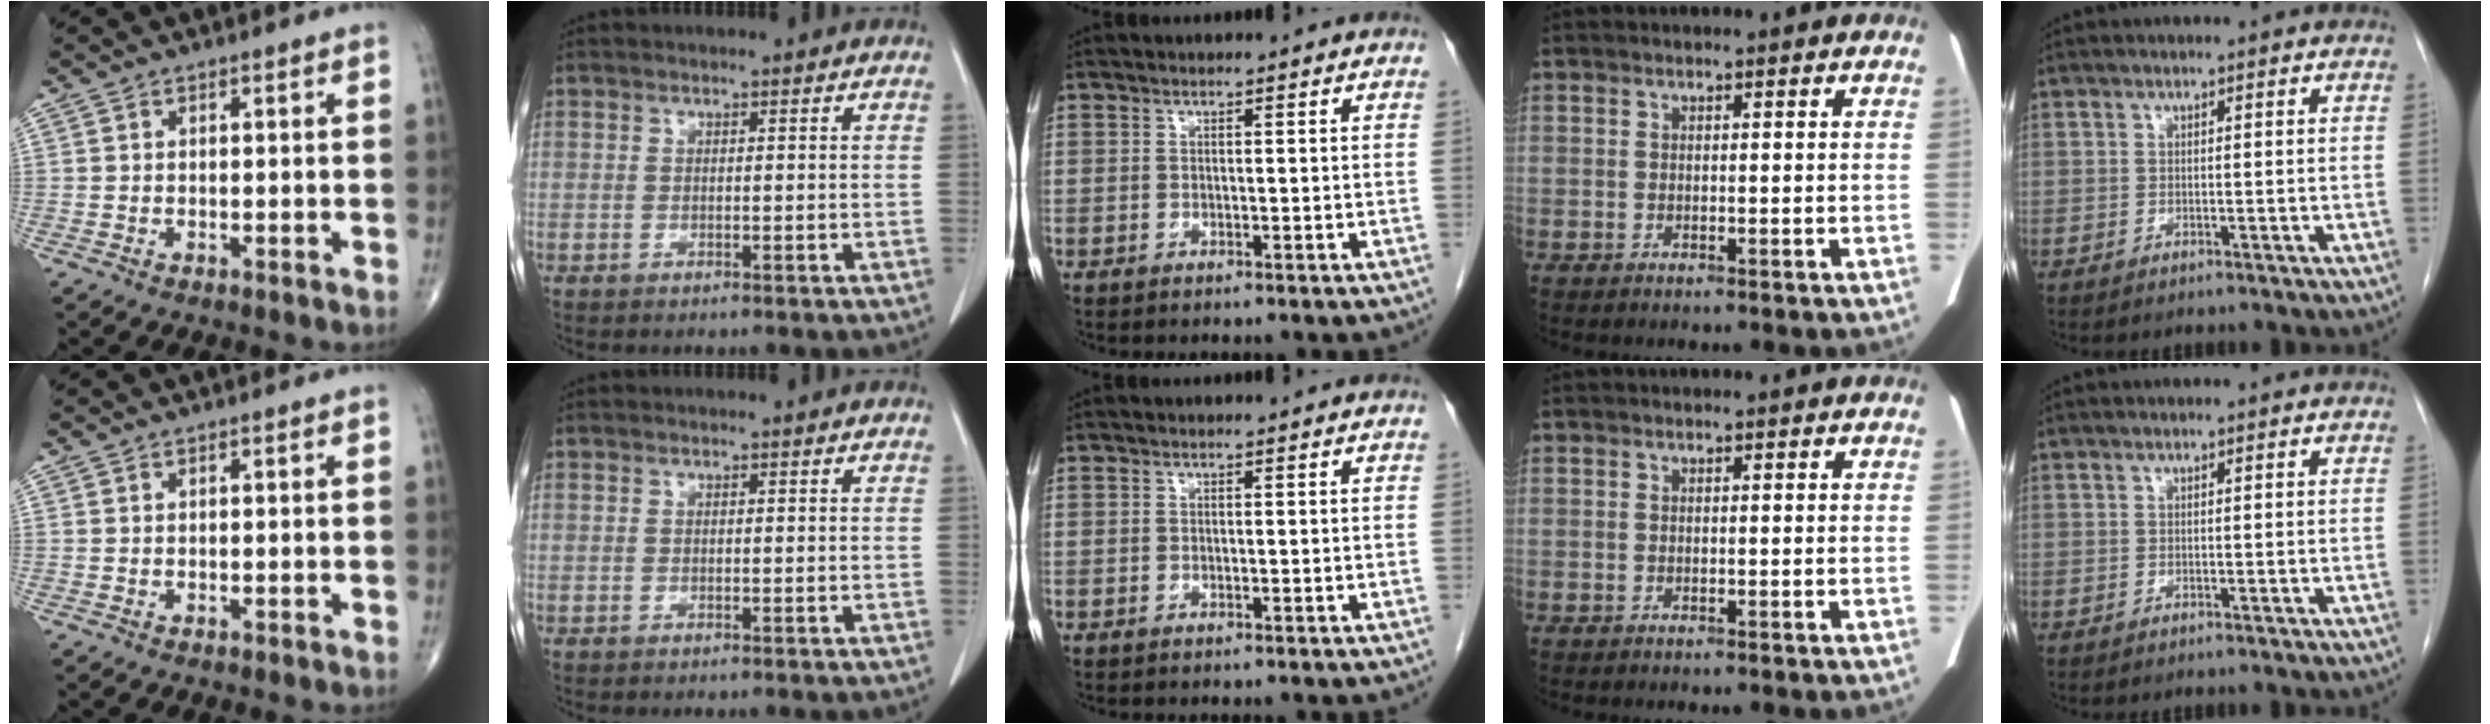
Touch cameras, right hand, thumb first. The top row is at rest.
{}